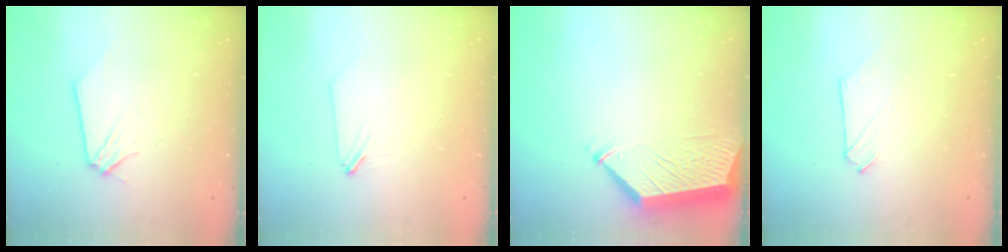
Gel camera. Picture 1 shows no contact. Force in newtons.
{"total": 1.3, "press": 1.3, "slide": 0.2}
{"total": 6.8, "press": 6.8, "slide": 0.8}
{"total": 0.0}